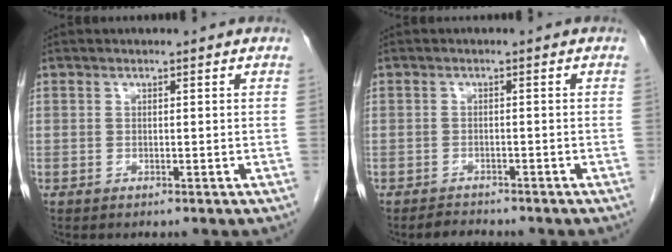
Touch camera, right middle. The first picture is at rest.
{"total": 1.9, "force": [-1.8, 0.5, 0.2], "torque": [-0.011, -0.006, -0.027]}